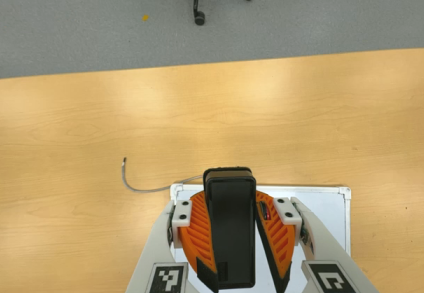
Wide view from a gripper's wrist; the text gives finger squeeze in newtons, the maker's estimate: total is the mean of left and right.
{"total": 11.2, "left": 10.4, "right": 11.9}